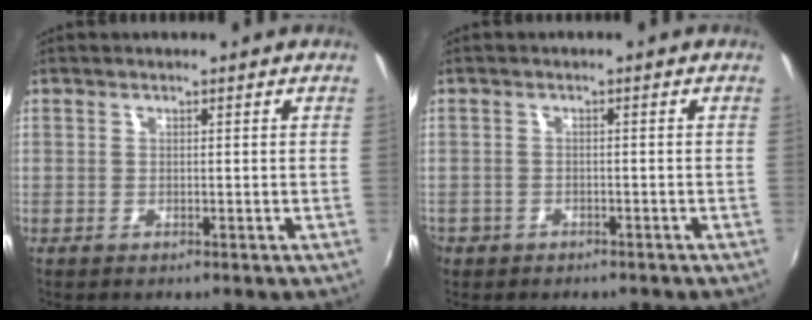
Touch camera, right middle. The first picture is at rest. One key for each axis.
{"total": 3.5, "fx": -2.1, "fy": 2.7, "fz": 0.8, "tx": -0.034, "ty": -0.005, "tz": -0.033}